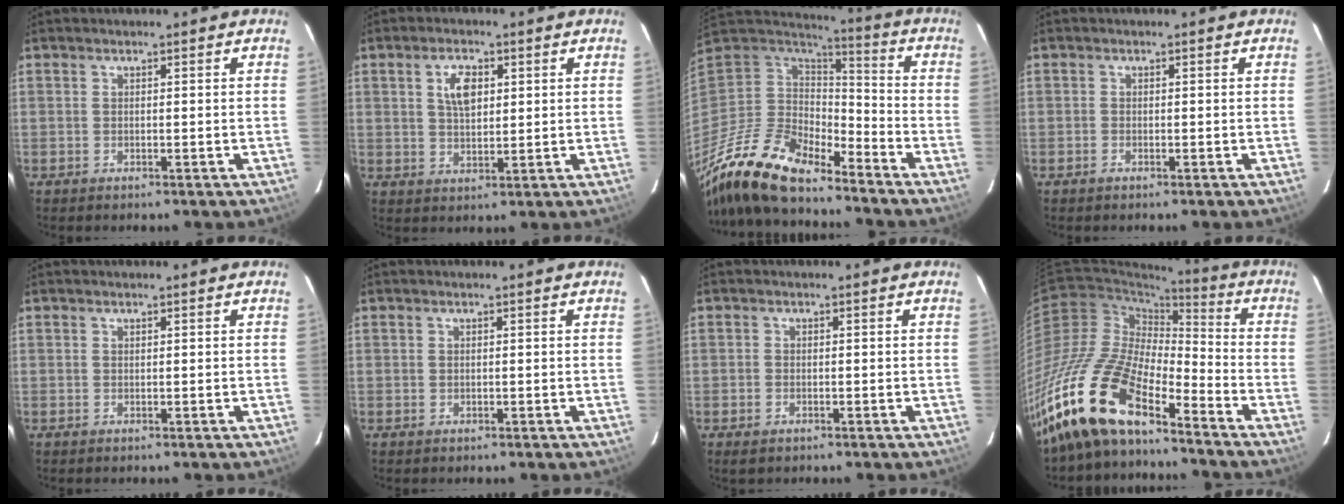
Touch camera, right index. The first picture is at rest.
{"total": 5.4, "force": [1.8, 2.9, 4.2], "torque": [-0.075, 0.007, 0.035]}
{"total": 20.3, "force": [-16.1, 6.5, 10.6], "torque": [-0.227, -0.037, -0.303]}
{"total": 0.6, "force": [-0.5, 0.4, 0.1], "torque": [-0.004, 0.000, -0.011]}
{"total": 0.0}
{"total": 0.0}
{"total": 1.8, "force": [-1.0, 1.2, 0.8], "torque": [-0.016, -0.003, -0.019]}
{"total": 20.3, "force": [-16.2, 6.2, 10.4], "torque": [-0.214, -0.010, -0.321]}